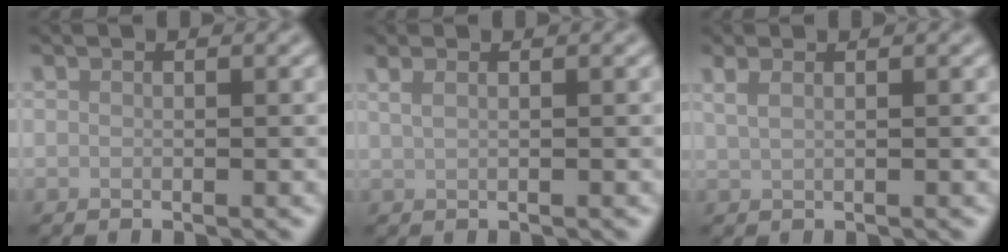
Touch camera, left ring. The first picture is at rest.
{"total": 2.0, "force": [1.1, 1.0, 1.4], "torque": [-0.021, -0.002, 0.007]}
{"total": 2.0, "force": [1.2, 0.9, 1.4], "torque": [-0.022, -0.002, 0.011]}